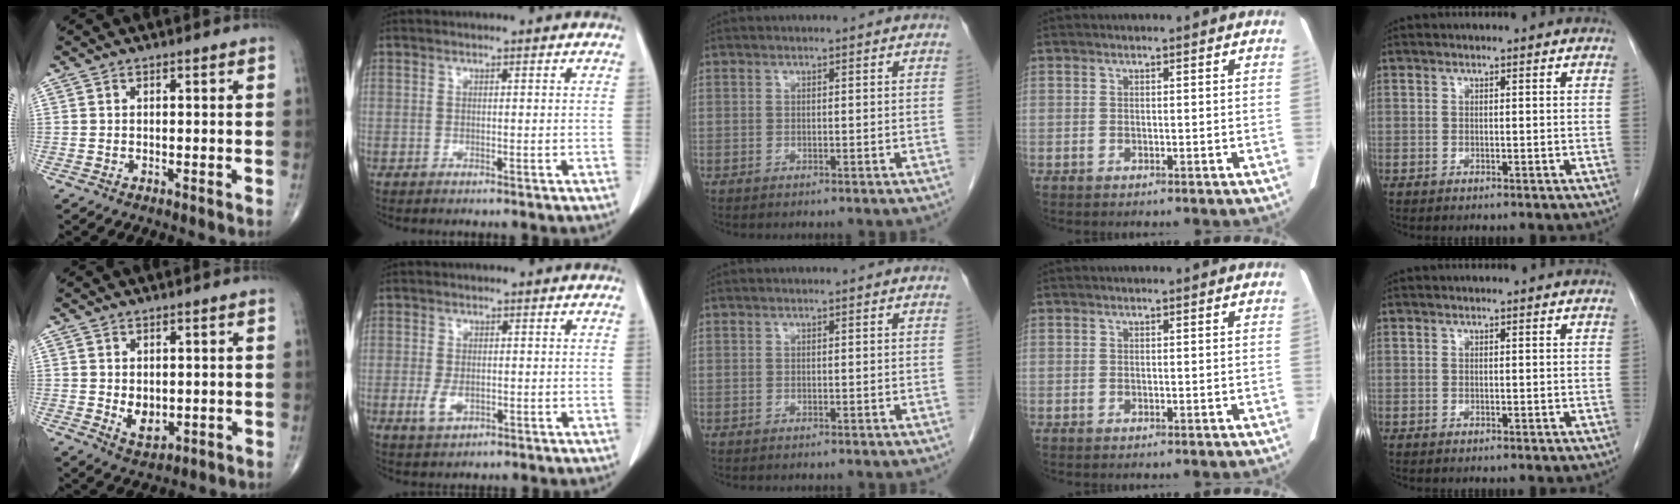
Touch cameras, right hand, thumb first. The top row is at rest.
{"thumb": {"total": 4.6, "force": [-0.1, 3.2, 3.3], "torque": [-0.039, -0.011, 0.011]}, "index": {"total": 3.0, "force": [-0.6, 1.9, 2.3], "torque": [-0.046, -0.002, -0.003]}}